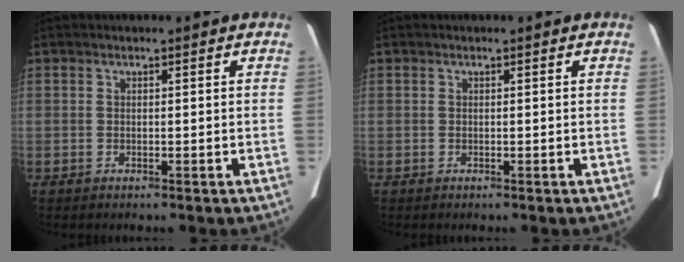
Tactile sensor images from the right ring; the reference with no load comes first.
{"total": 0.0}